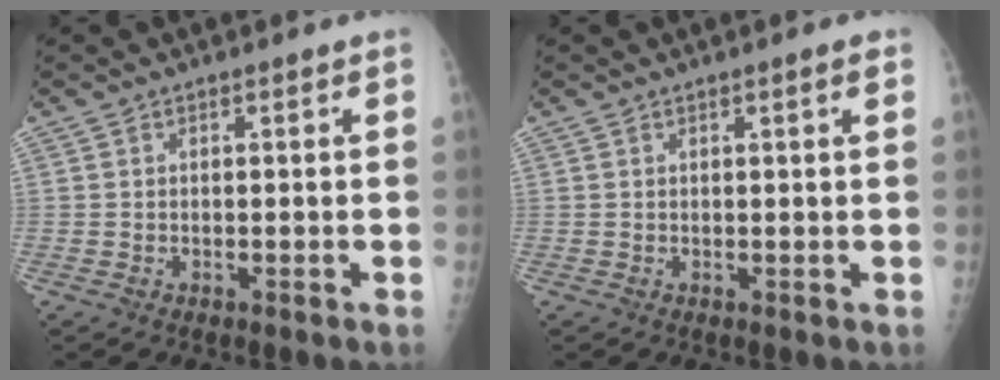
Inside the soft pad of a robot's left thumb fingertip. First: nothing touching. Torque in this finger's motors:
{"motor_torque": [-0.29, -0.08, -0.03, 0.08, 0.06]}